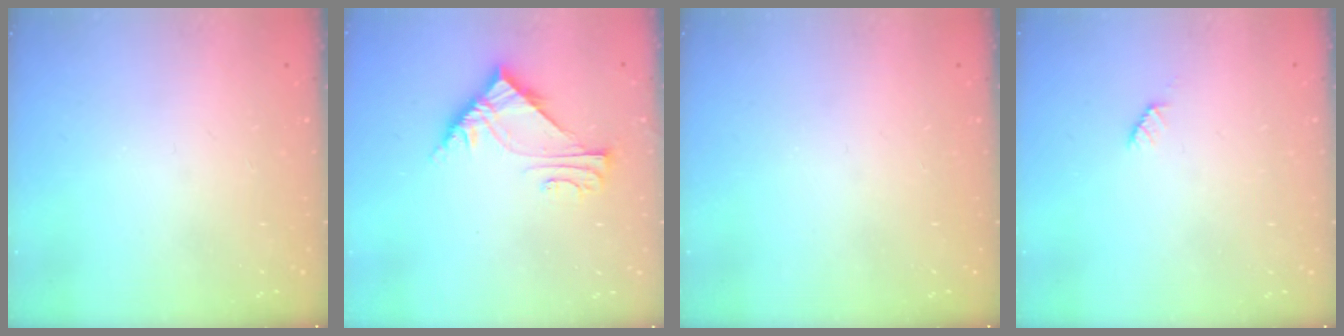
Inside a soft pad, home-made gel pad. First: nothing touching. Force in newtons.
{"total": 7.0, "press": 7.0, "slide": 0.4}
{"total": 0.0}
{"total": 4.3, "press": 4.3, "slide": 0.6}